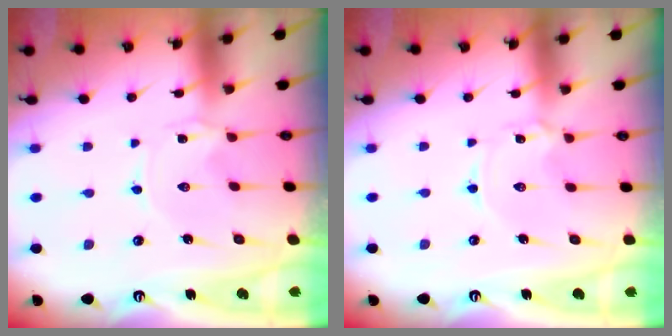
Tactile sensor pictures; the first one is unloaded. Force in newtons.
{"total": 0.9, "press": 0.9, "slide": 0.1}